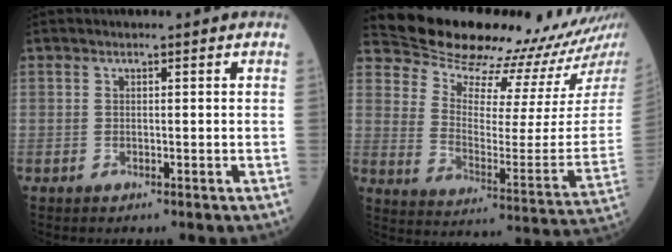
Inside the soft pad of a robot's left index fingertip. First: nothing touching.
{"total": 20.6, "force": [19.8, 0.5, 5.9], "torque": [-0.112, -0.110, 0.269]}